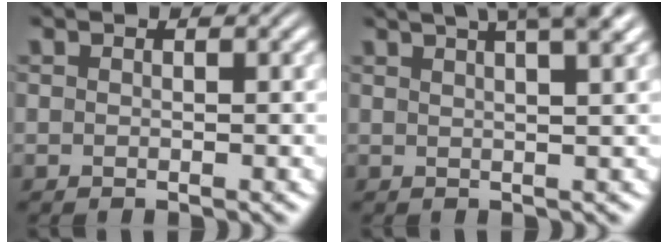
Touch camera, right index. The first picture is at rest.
{"total": 9.0, "force": [5.4, 3.6, 6.1], "torque": [-0.075, 0.026, 0.074]}